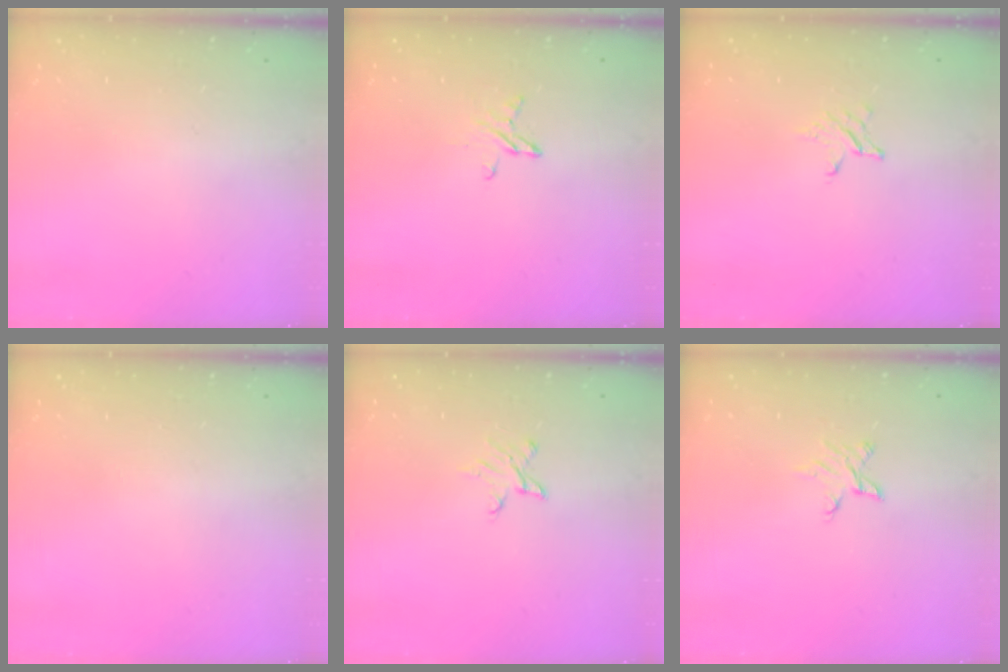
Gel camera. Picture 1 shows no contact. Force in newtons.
{"total": 3.9, "press": 3.9, "slide": 0.4}
{"total": 2.5, "press": 2.5, "slide": 0.3}
{"total": 0.0}
{"total": 4.3, "press": 4.3, "slide": 0.3}
{"total": 2.9, "press": 2.9, "slide": 0.2}